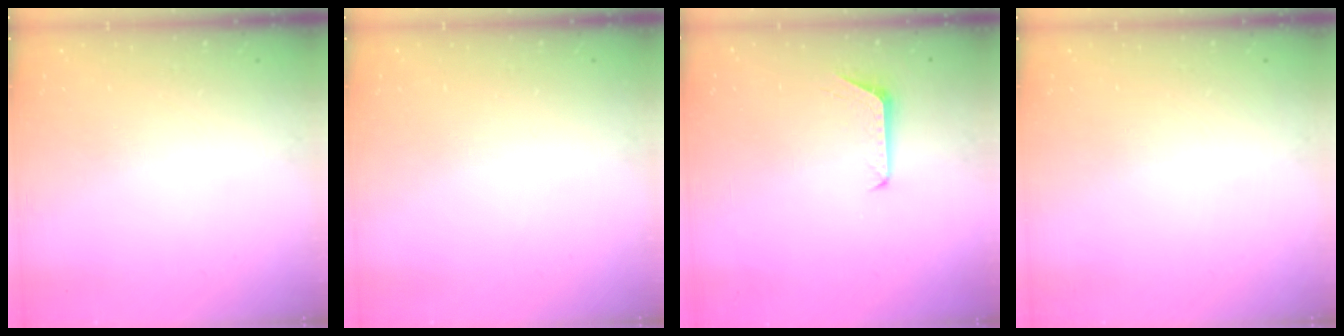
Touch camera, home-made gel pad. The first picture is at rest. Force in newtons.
{"total": 0.0}
{"total": 6.0, "press": 6.0, "slide": 0.5}
{"total": 0.0}